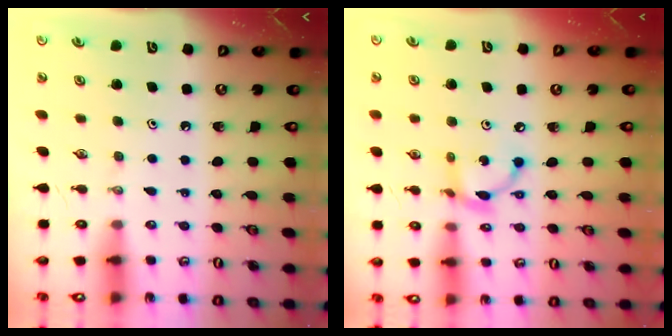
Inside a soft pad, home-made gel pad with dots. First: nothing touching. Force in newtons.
{"total": 8.8, "press": 8.8, "slide": 0.3}